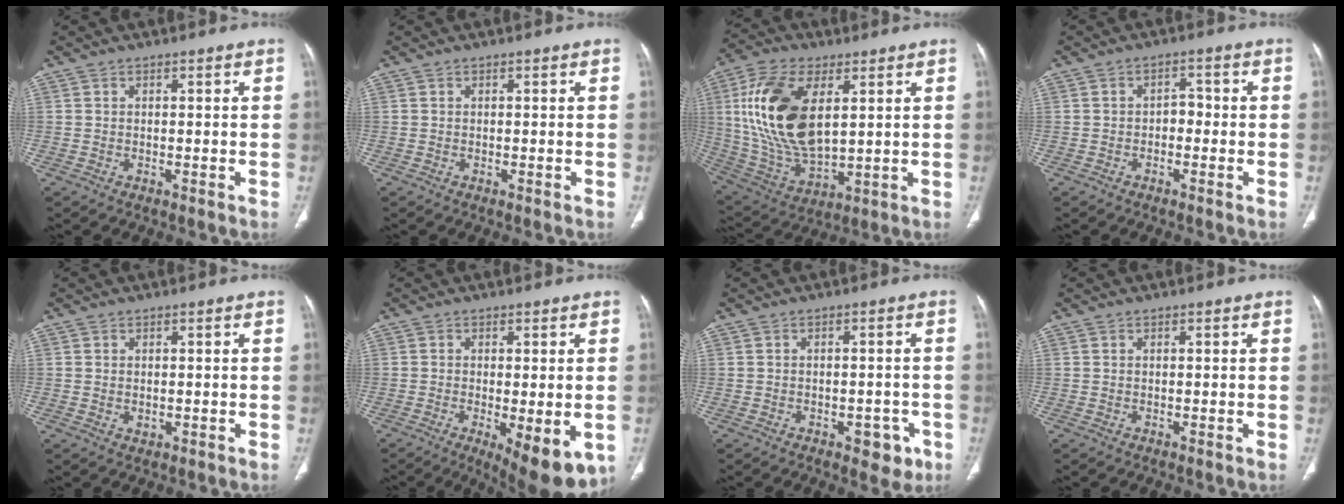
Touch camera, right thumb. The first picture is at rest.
{"total": 0.0}
{"total": 20.7, "force": [4.9, 10.8, 17.0], "torque": [-0.336, -0.020, 0.097]}
{"total": 2.5, "force": [-0.7, 1.8, 1.6], "torque": [-0.010, 0.015, -0.018]}
{"total": 1.2, "force": [0.0, 1.0, 0.8], "torque": [-0.012, -0.002, 0.003]}
{"total": 11.0, "force": [-3.7, 3.6, 9.8], "torque": [-0.135, -0.022, -0.047]}
{"total": 4.9, "force": [-2.4, 2.8, 3.2], "torque": [-0.018, 0.012, -0.026]}
{"total": 0.0}